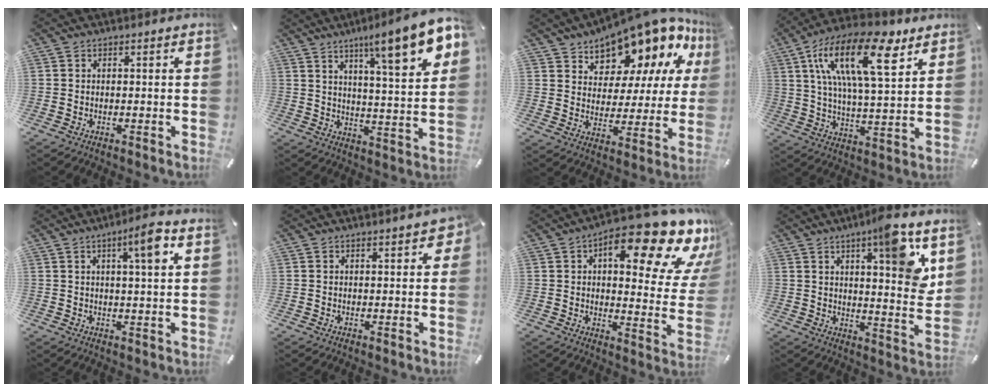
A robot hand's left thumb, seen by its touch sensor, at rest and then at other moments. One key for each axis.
{"total": 15.1, "fx": 9.2, "fy": 2.7, "fz": 11.7, "tx": -0.170, "ty": -0.052, "tz": 0.140}
{"total": 14.1, "fx": 12.4, "fy": 5.8, "fz": 3.4, "tx": -0.064, "ty": -0.123, "tz": 0.212}
{"total": 21.3, "fx": 10.1, "fy": 8.3, "fz": 16.8, "tx": -0.314, "ty": -0.033, "tz": 0.160}
{"total": 6.8, "fx": 2.8, "fy": 0.8, "fz": 6.2, "tx": -0.102, "ty": -0.006, "tz": 0.039}
{"total": 2.9, "fx": 1.2, "fy": 1.3, "fz": 2.3, "tx": -0.031, "ty": 0.000, "tz": 0.017}
{"total": 21.5, "fx": 12.4, "fy": 8.3, "fz": 15.5, "tx": -0.200, "ty": -0.090, "tz": 0.193}
{"total": 12.0, "fx": 6.9, "fy": 1.7, "fz": 9.7, "tx": -0.127, "ty": -0.048, "tz": 0.103}